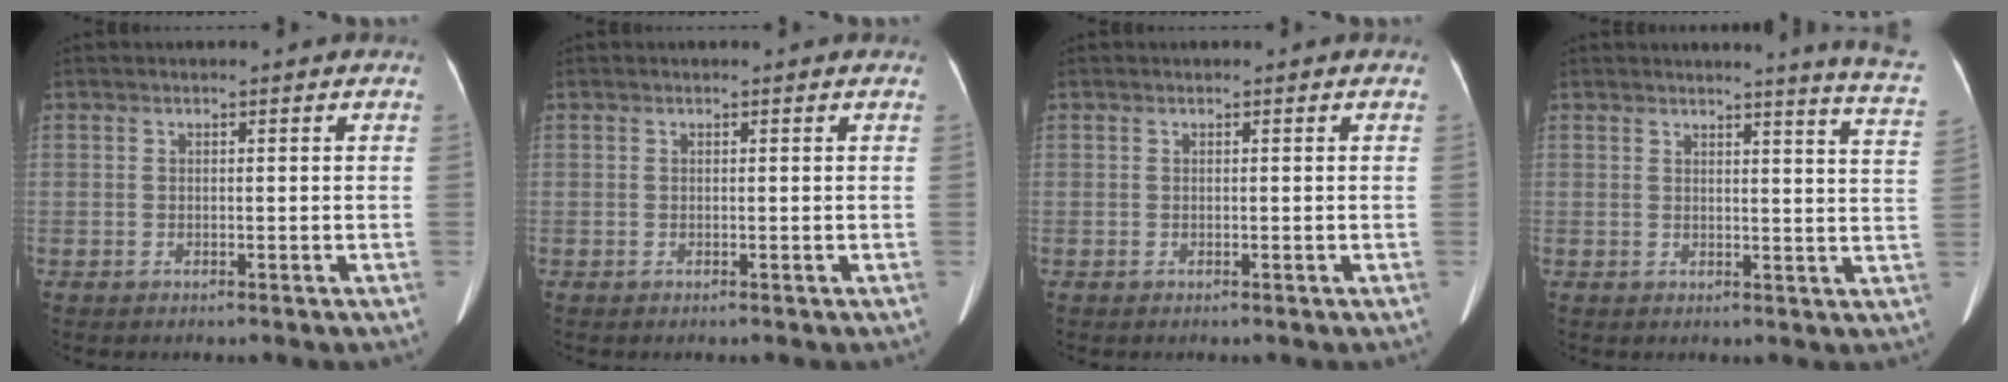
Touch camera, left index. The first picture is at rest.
{"total": 0.0}
{"total": 0.0}
{"total": 9.4, "force": [8.6, -1.6, 3.3], "torque": [-0.038, -0.072, 0.072]}